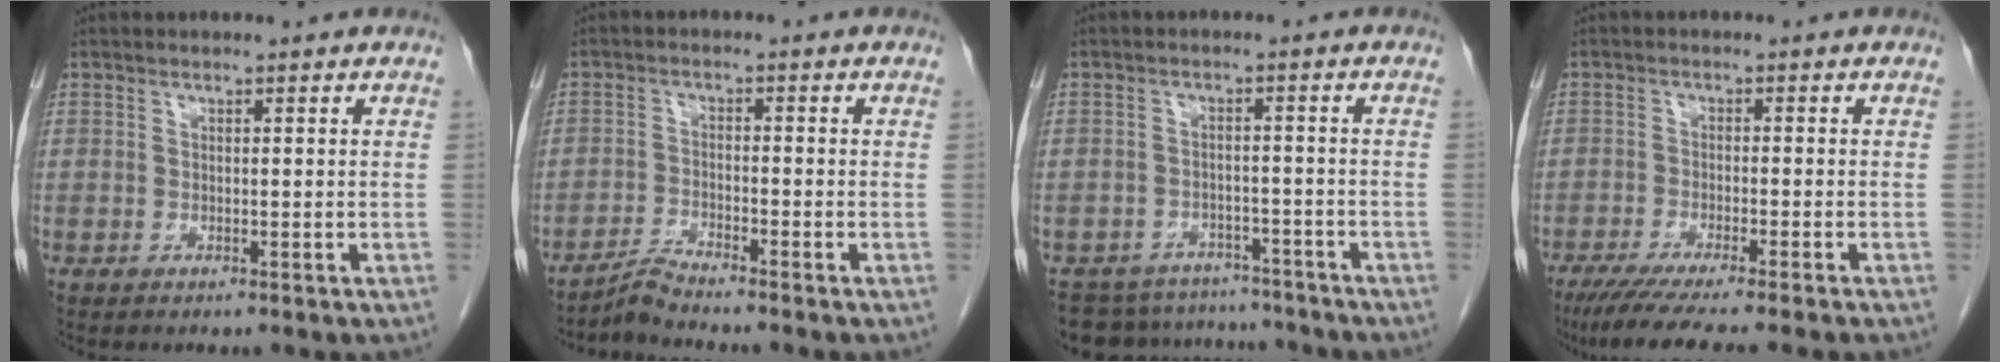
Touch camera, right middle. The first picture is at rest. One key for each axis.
{"total": 3.1, "fx": -3.0, "fy": -1.0, "fz": 0.3, "tx": -0.011, "ty": -0.019, "tz": -0.058}
{"total": 11.5, "fx": -10.7, "fy": 3.9, "fz": 1.3, "tx": -0.024, "ty": 0.012, "tz": -0.138}
{"total": 10.1, "fx": -8.3, "fy": -0.6, "fz": 5.8, "tx": -0.072, "ty": -0.030, "tz": -0.129}